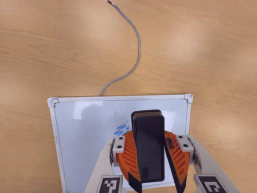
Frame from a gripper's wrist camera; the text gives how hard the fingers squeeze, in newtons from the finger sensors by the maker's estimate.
{"total": 10.3, "left": 10.1, "right": 10.4}